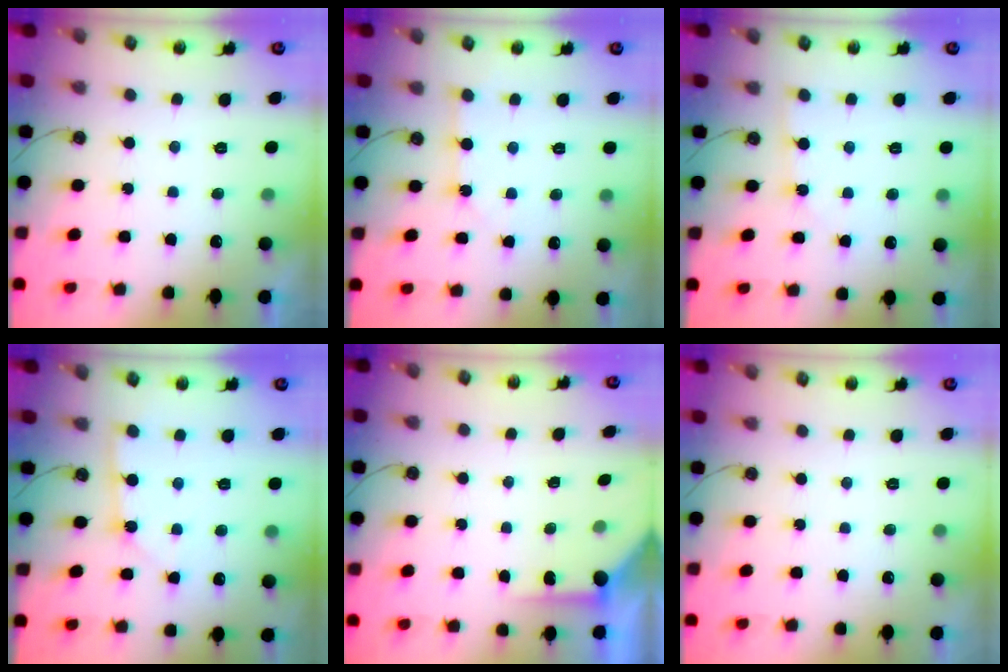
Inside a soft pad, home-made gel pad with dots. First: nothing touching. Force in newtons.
{"total": 3.3, "press": 3.3, "slide": 0.3}
{"total": 2.4, "press": 2.3, "slide": 0.4}
{"total": 2.3, "press": 2.3, "slide": 0.2}
{"total": 4.1, "press": 4.0, "slide": 0.5}
{"total": 0.0}